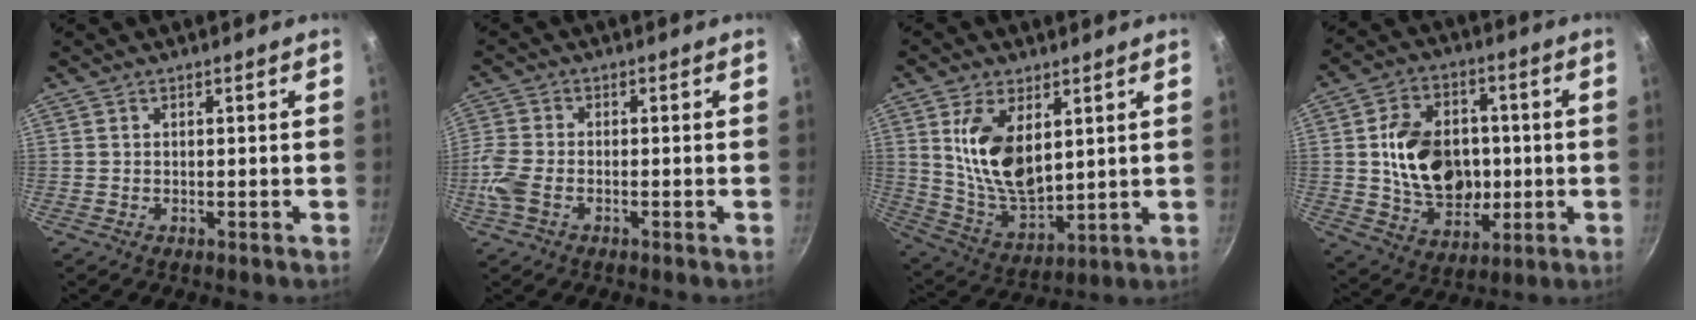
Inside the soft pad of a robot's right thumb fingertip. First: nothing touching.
{"total": 5.7, "force": [-2.1, 3.2, 4.1], "torque": [-0.104, 0.008, -0.055]}
{"total": 14.1, "force": [4.1, 7.7, 11.1], "torque": [-0.188, -0.033, 0.092]}
{"total": 17.2, "force": [0.3, 13.0, 11.2], "torque": [-0.149, 0.012, 0.013]}